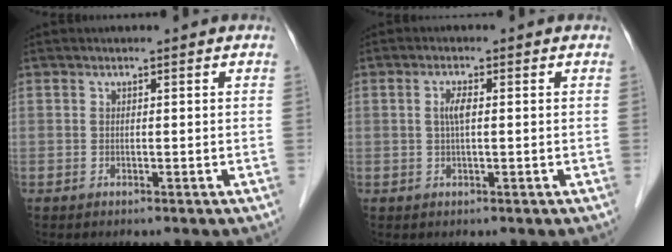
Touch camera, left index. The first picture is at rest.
{"total": 2.3, "force": [0.2, 0.5, 2.2], "torque": [-0.047, 0.002, 0.006]}